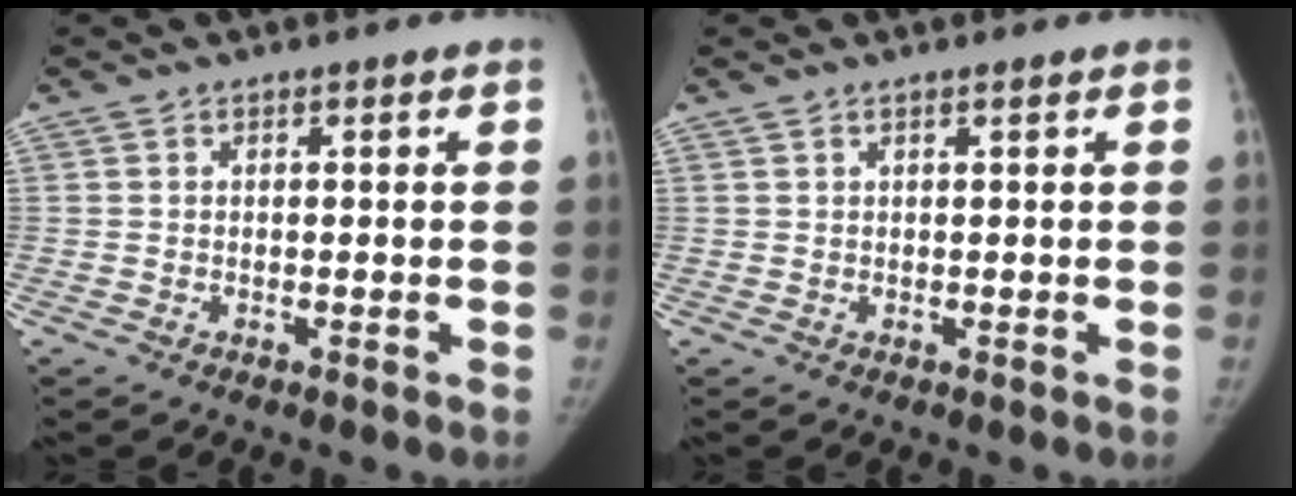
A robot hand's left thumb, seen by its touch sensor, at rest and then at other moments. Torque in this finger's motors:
{"motor_torque": [-0.05, -0.13, 0.16, -0.28, 0.06]}